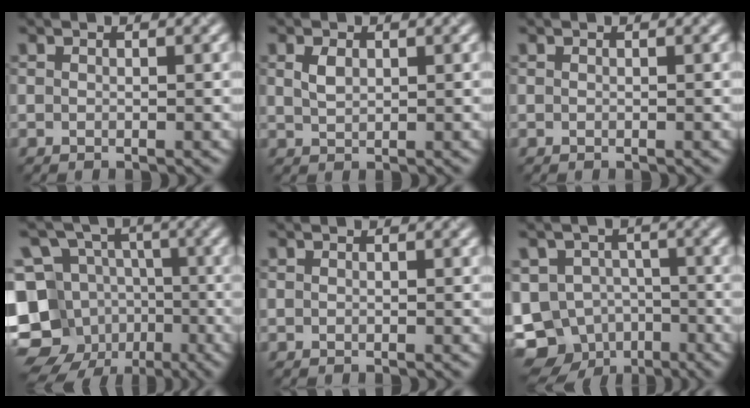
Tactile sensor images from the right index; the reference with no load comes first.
{"total": 0.9, "force": [0.1, 0.6, 0.6], "torque": [-0.016, 0.007, 0.015]}
{"total": 0.0}
{"total": 13.4, "force": [-6.1, 11.1, 4.5], "torque": [-0.107, 0.012, -0.099]}
{"total": 0.0}
{"total": 8.6, "force": [-5.3, 6.4, 2.3], "torque": [-0.029, 0.005, -0.088]}